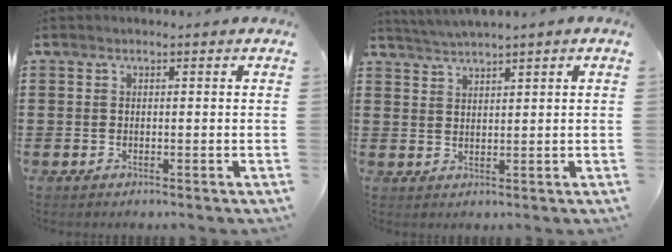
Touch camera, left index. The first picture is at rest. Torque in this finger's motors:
{"motor_torque": [1.08, -1.06, 0.48, 0.12]}